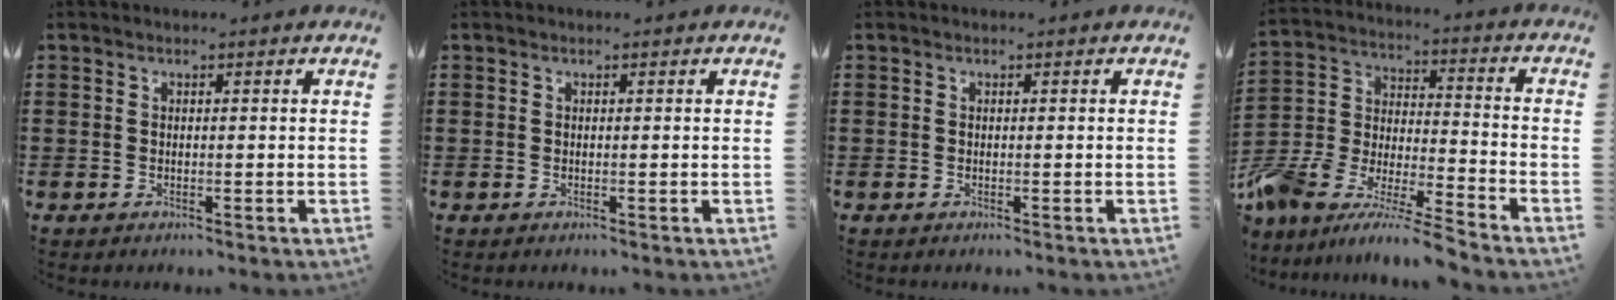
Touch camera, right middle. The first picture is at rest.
{"total": 0.0}
{"total": 0.0}
{"total": 9.5, "force": [-9.1, 0.6, 2.7], "torque": [-0.061, 0.006, -0.189]}